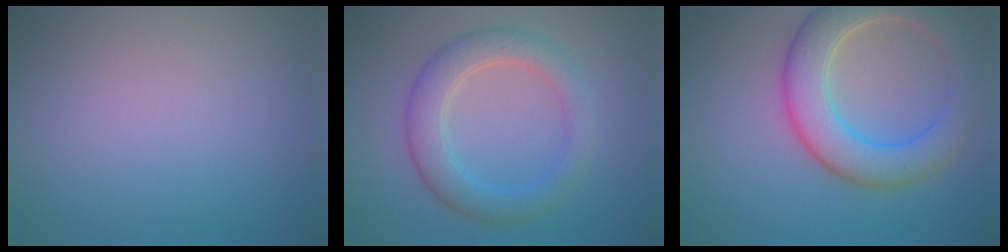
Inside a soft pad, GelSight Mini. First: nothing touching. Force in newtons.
{"total": 4.2, "press": 4.2, "slide": 0.0}
{"total": 6.5, "press": 6.5, "slide": 0.5}